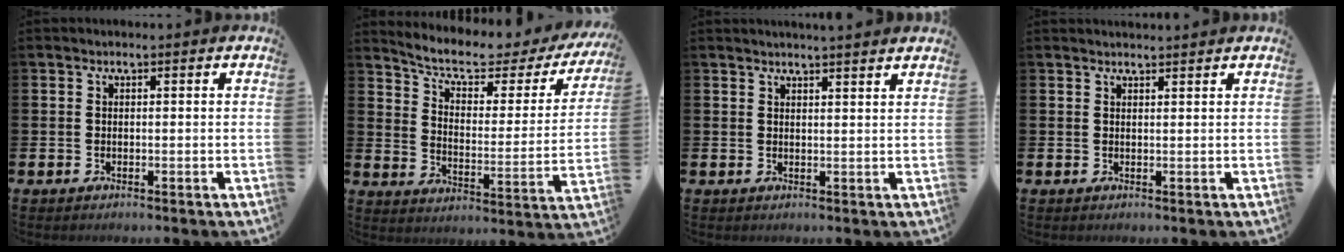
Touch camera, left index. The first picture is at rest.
{"total": 6.6, "force": [5.4, 2.1, 3.1], "torque": [-0.086, -0.038, 0.085]}
{"total": 2.2, "force": [2.2, -0.5, 0.0], "torque": [-0.001, -0.012, 0.040]}
{"total": 1.2, "force": [1.2, -0.1, 0.0], "torque": [0.008, -0.008, 0.021]}